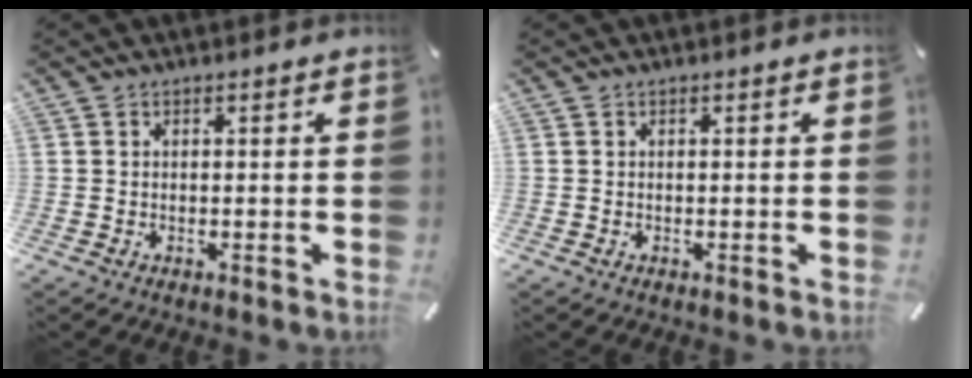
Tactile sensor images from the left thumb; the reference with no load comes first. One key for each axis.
{"total": 0.0}